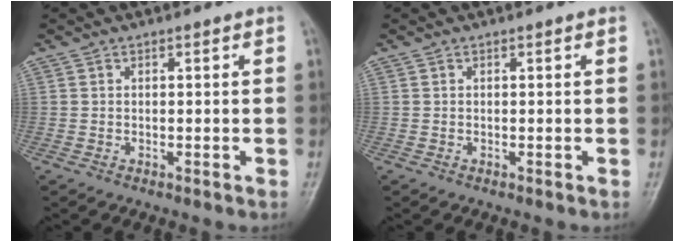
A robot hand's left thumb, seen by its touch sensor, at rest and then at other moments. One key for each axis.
{"total": 0.0}